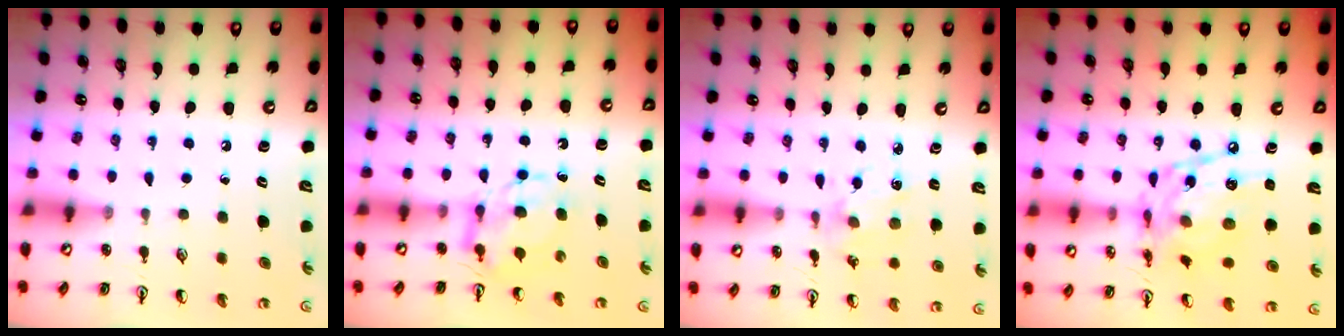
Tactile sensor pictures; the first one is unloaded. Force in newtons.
{"total": 5.9, "press": 5.9, "slide": 0.3}
{"total": 2.9, "press": 2.9, "slide": 0.2}
{"total": 15.8, "press": 15.8, "slide": 1.2}